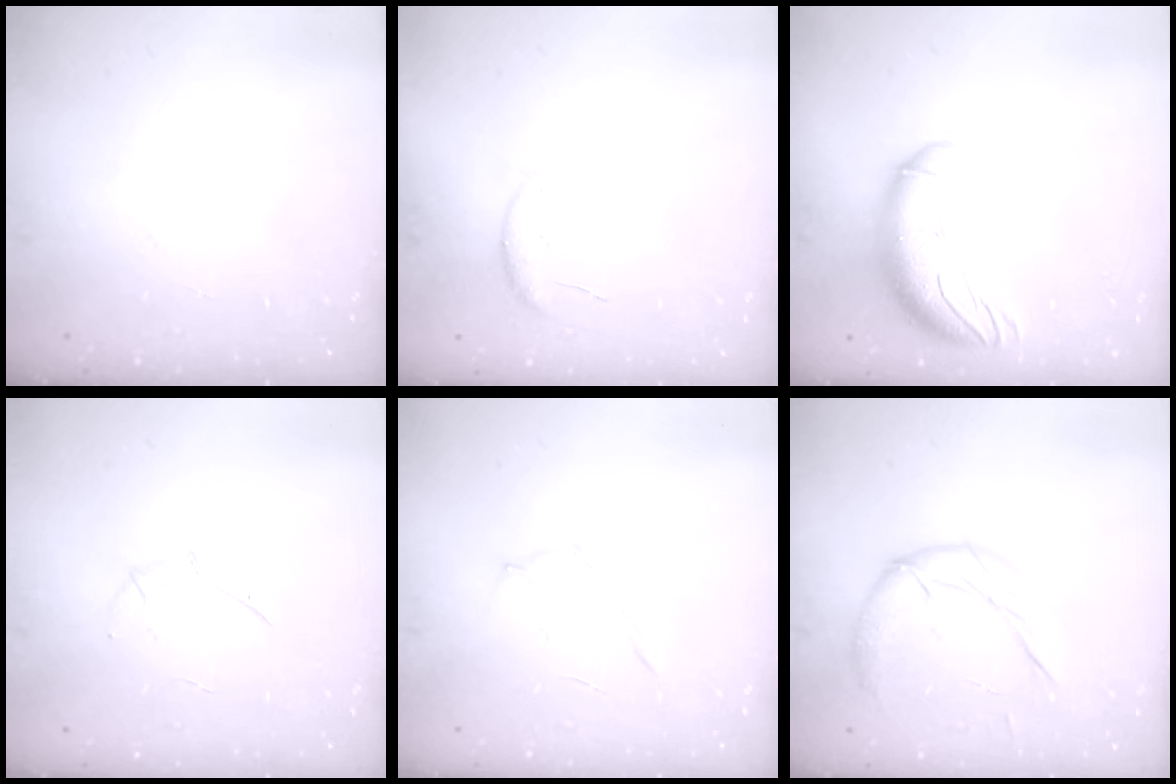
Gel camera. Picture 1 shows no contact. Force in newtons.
{"total": 5.5, "press": 5.5, "slide": 0.5}
{"total": 12.4, "press": 12.0, "slide": 2.9}
{"total": 4.0, "press": 4.0, "slide": 0.7}
{"total": 4.2, "press": 4.0, "slide": 1.2}
{"total": 12.0, "press": 11.9, "slide": 0.7}